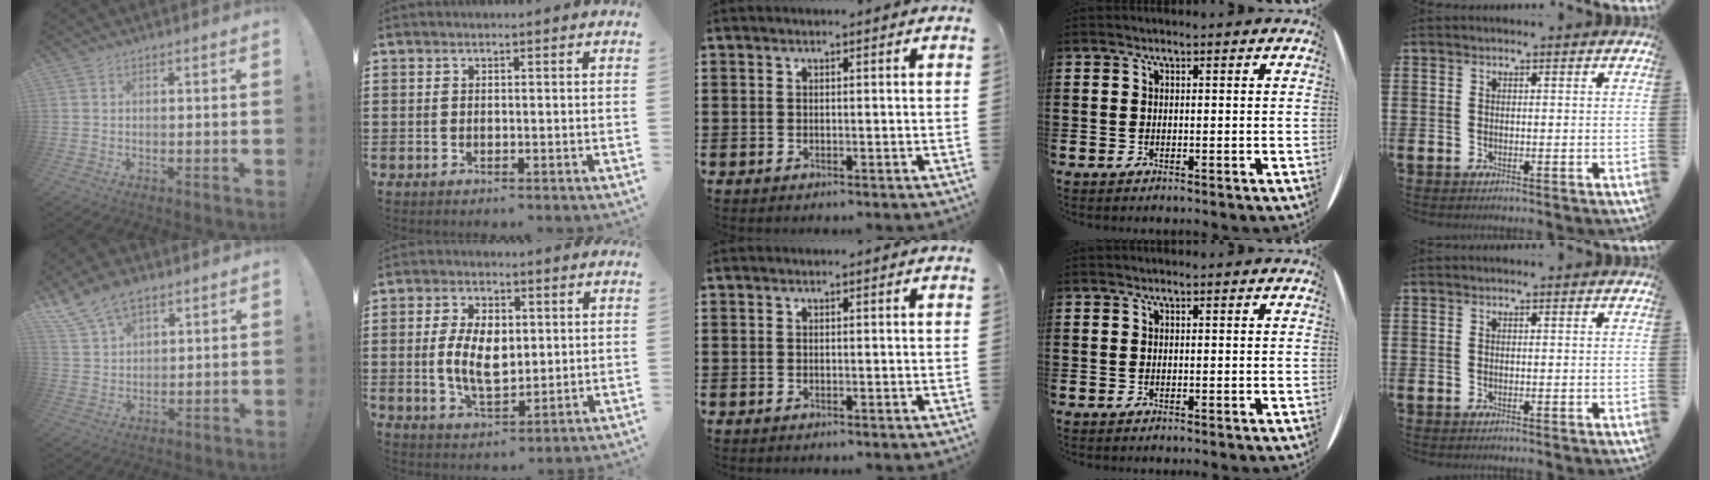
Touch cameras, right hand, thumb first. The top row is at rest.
{"thumb": {"total": 10.4, "force": [7.4, 5.6, 4.8], "torque": [-0.105, -0.030, 0.149]}, "index": {"total": 8.1, "force": [0.3, 4.5, 6.7], "torque": [-0.134, 0.008, 0.002]}}